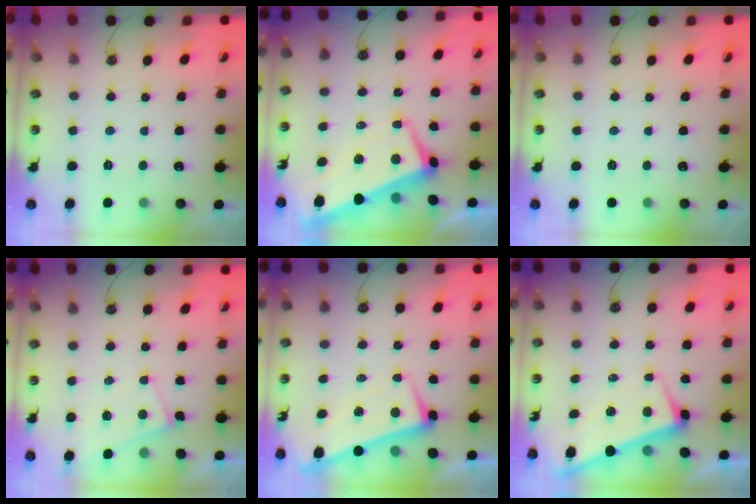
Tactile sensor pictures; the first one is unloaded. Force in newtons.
{"total": 1.6, "press": 1.0, "slide": 1.3}
{"total": 0.0}
{"total": 0.6, "press": 0.6, "slide": 0.2}
{"total": 1.8, "press": 0.8, "slide": 1.6}
{"total": 1.7, "press": 1.6, "slide": 0.5}